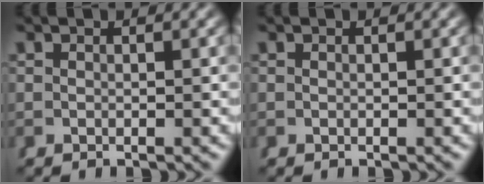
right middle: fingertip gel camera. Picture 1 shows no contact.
{"total": 0.0}